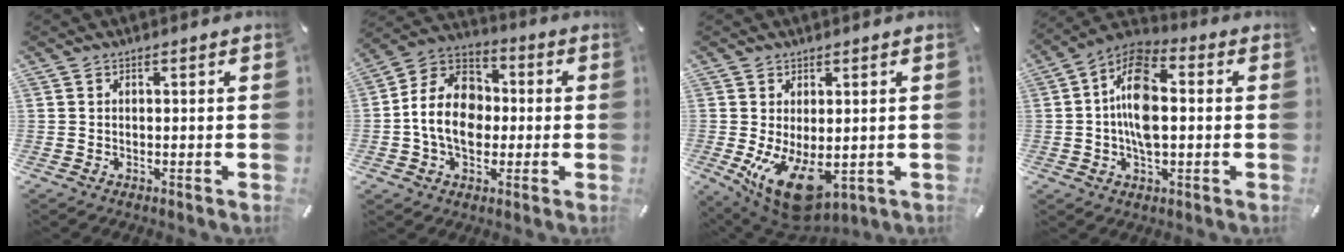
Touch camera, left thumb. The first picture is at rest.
{"total": 13.8, "force": [-1.9, 10.9, 8.2], "torque": [-0.183, 0.025, -0.035]}
{"total": 11.8, "force": [-2.3, 6.2, 9.8], "torque": [-0.170, -0.009, -0.029]}
{"total": 12.2, "force": [-0.1, 6.8, 10.2], "torque": [-0.202, 0.007, 0.000]}